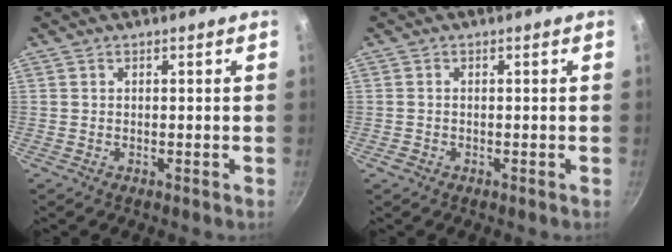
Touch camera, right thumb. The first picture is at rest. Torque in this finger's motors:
{"motor_torque": [-0.26, 0.09, -0.27, 0.06, 0.02]}